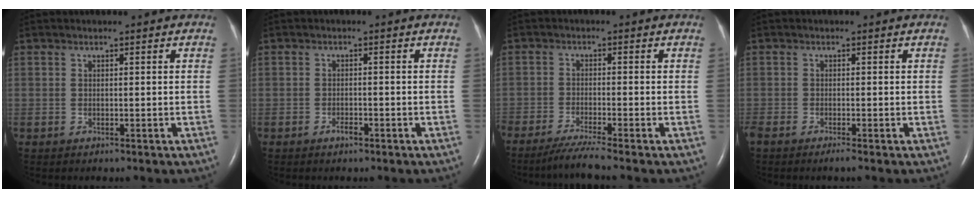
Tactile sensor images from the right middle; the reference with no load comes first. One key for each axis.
{"total": 1.2, "fx": -0.9, "fy": 0.4, "fz": 0.7, "tx": -0.015, "ty": 0.000, "tz": -0.013}
{"total": 5.4, "fx": -4.6, "fy": -1.4, "fz": 2.3, "tx": -0.050, "ty": -0.025, "tz": -0.088}
{"total": 1.8, "fx": -1.5, "fy": 0.0, "fz": 1.1, "tx": -0.026, "ty": -0.007, "tz": -0.028}